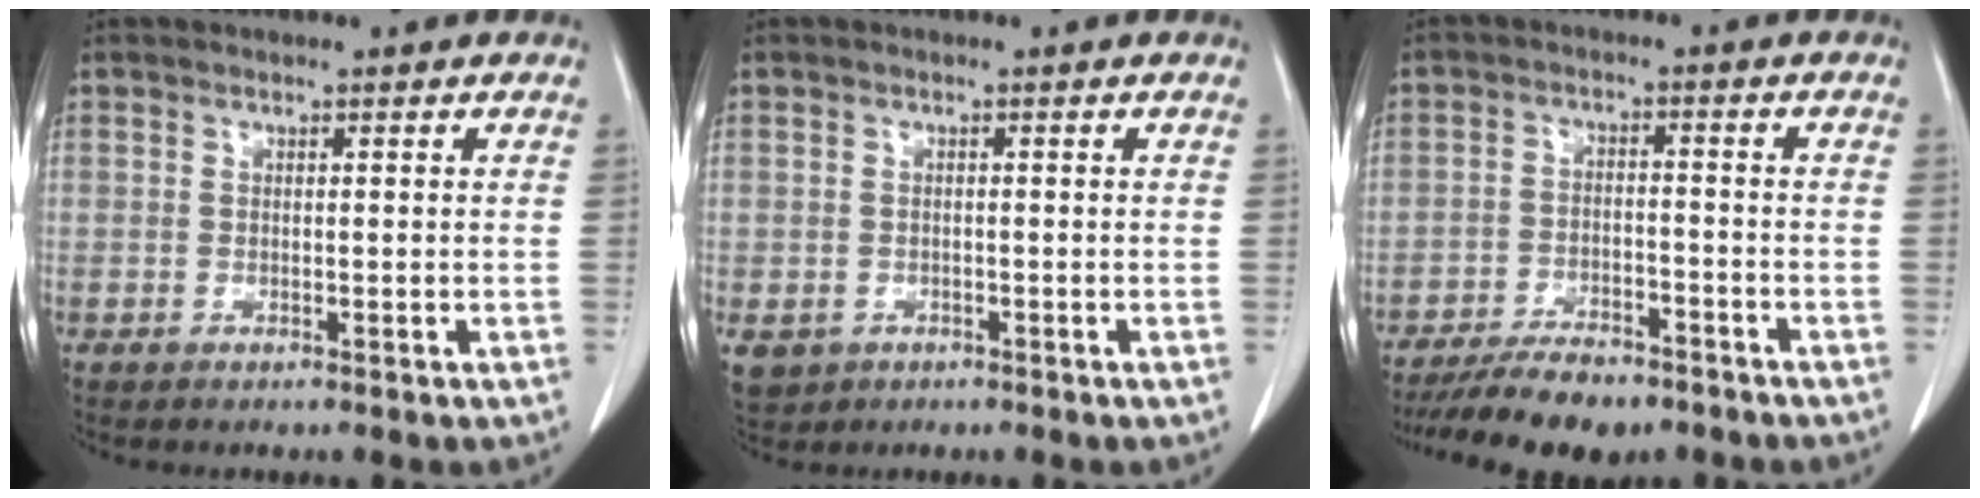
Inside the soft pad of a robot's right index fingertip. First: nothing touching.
{"total": 4.7, "force": [-2.0, 4.1, 1.1], "torque": [-0.023, 0.000, -0.025]}
{"total": 10.7, "force": [-8.8, 3.5, 4.9], "torque": [-0.074, -0.009, -0.138]}